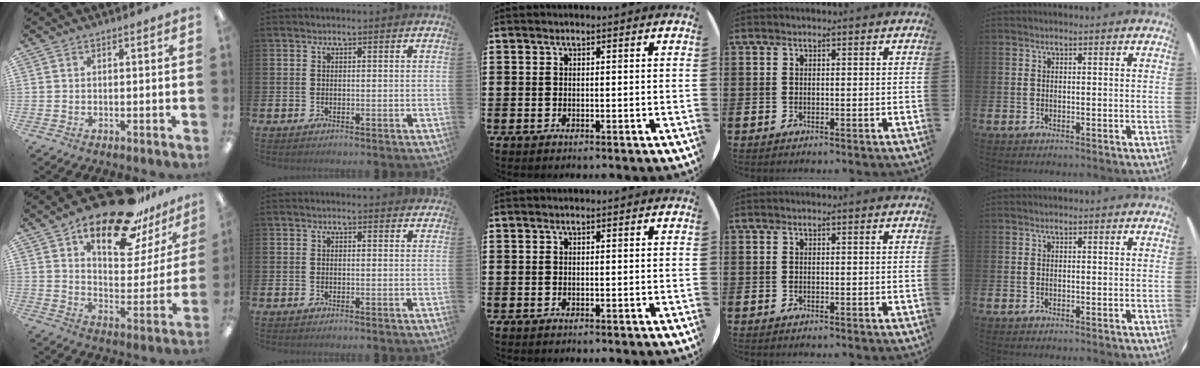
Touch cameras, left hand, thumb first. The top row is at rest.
{"thumb": {"total": 23.7, "force": [17.0, 9.0, 13.8], "torque": [-0.209, -0.099, 0.286]}, "index": {"total": 0.8, "force": [0.8, 0.2, 0.1], "torque": [0.006, 0.000, 0.013]}}